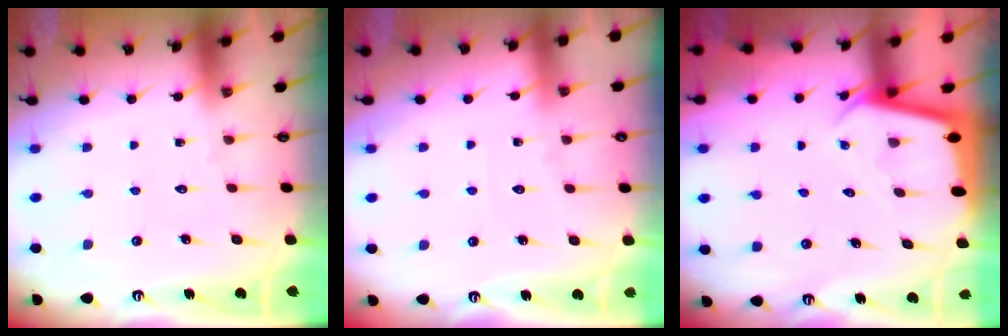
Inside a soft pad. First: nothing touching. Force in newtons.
{"total": 3.4, "press": 3.3, "slide": 0.4}
{"total": 2.3, "press": 2.3, "slide": 0.1}